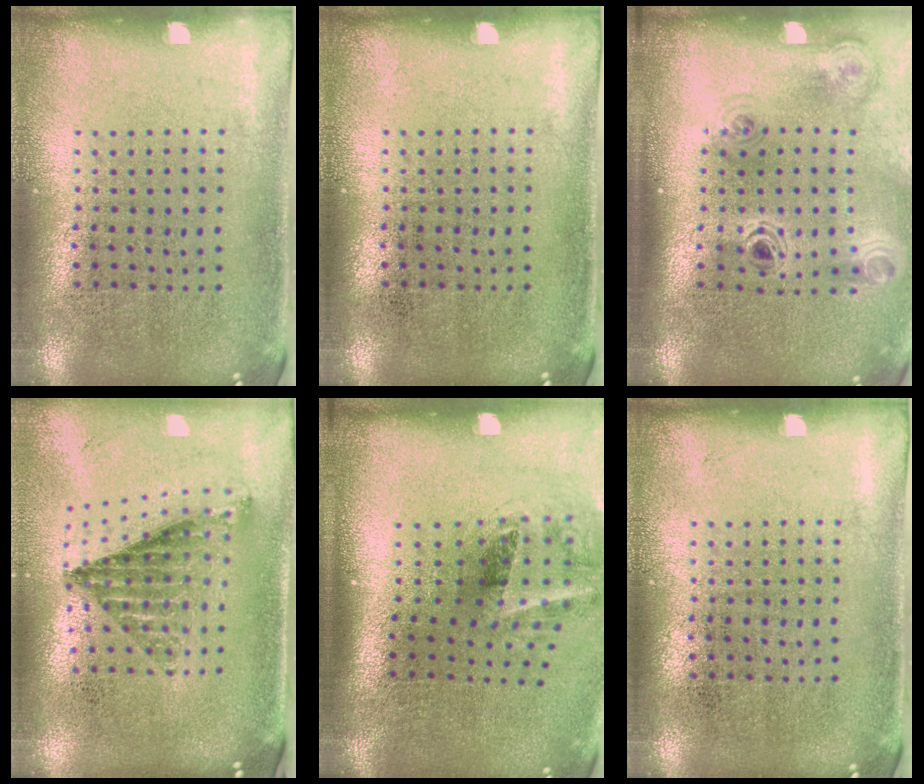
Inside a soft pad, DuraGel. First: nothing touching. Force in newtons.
{"total": 0.0}
{"total": 1.3, "press": 1.2, "slide": 0.5}
{"total": 1.0, "press": 0.9, "slide": 0.4}
{"total": 1.9, "press": 1.2, "slide": 1.4}
{"total": 0.0}